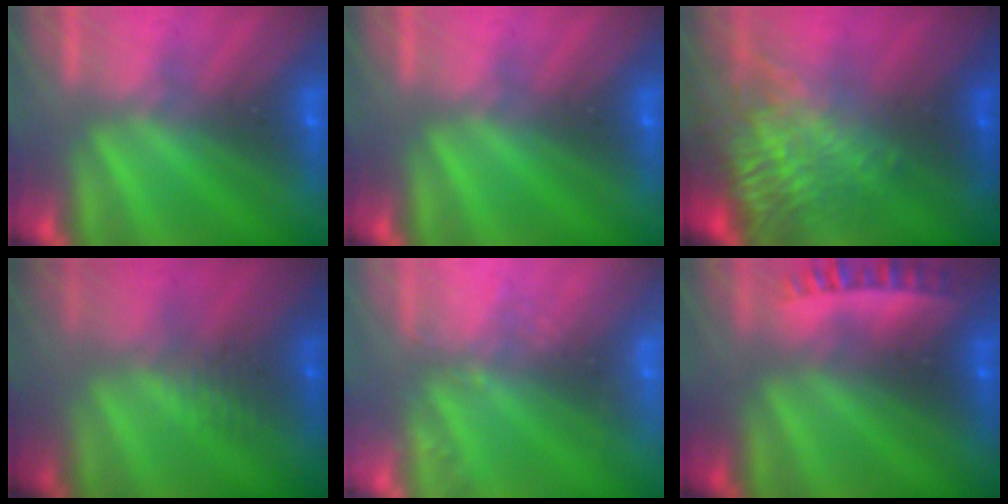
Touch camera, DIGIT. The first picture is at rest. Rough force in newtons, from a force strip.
{"total": 0.0}
{"total": 7.1}
{"total": 2.4}
{"total": 2.4}
{"total": 2.4}